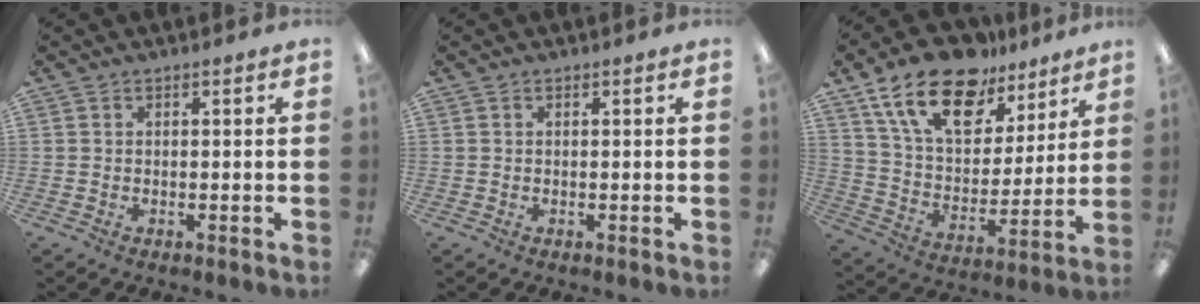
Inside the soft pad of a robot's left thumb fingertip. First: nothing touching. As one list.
[{"total": 0.0}, {"total": 19.9, "force": [13.2, 10.5, 10.4], "torque": [-0.189, -0.067, 0.236]}]